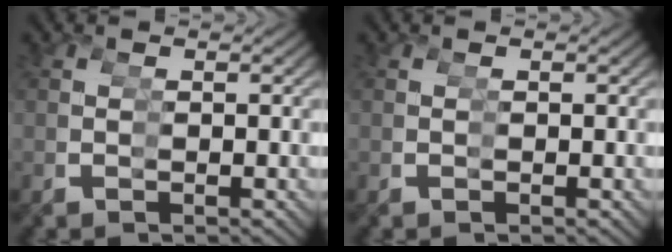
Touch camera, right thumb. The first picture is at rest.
{"total": 0.0}